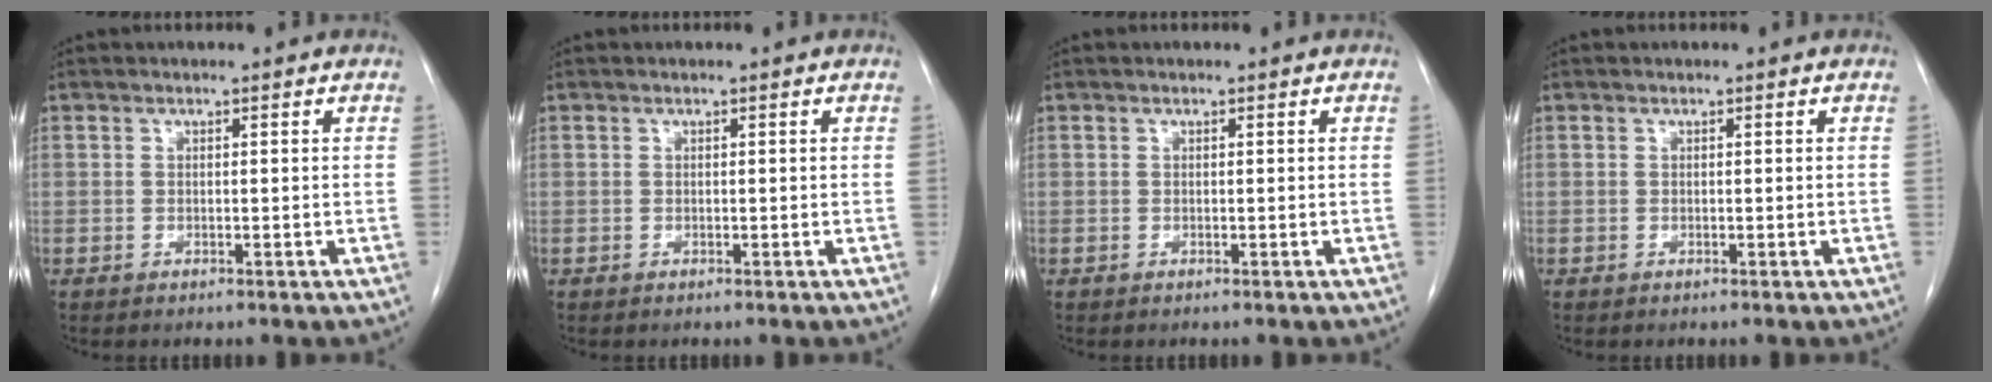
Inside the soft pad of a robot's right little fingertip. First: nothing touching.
{"total": 0.0}
{"total": 0.0}
{"total": 0.0}